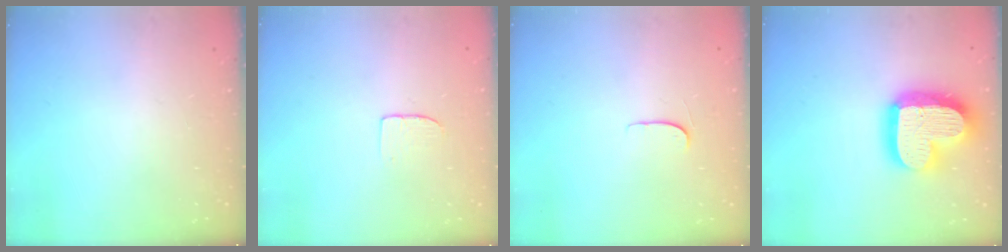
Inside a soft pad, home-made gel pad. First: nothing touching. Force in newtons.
{"total": 3.7, "press": 3.7, "slide": 0.2}
{"total": 4.3, "press": 4.3, "slide": 0.5}
{"total": 22.4, "press": 22.4, "slide": 1.9}